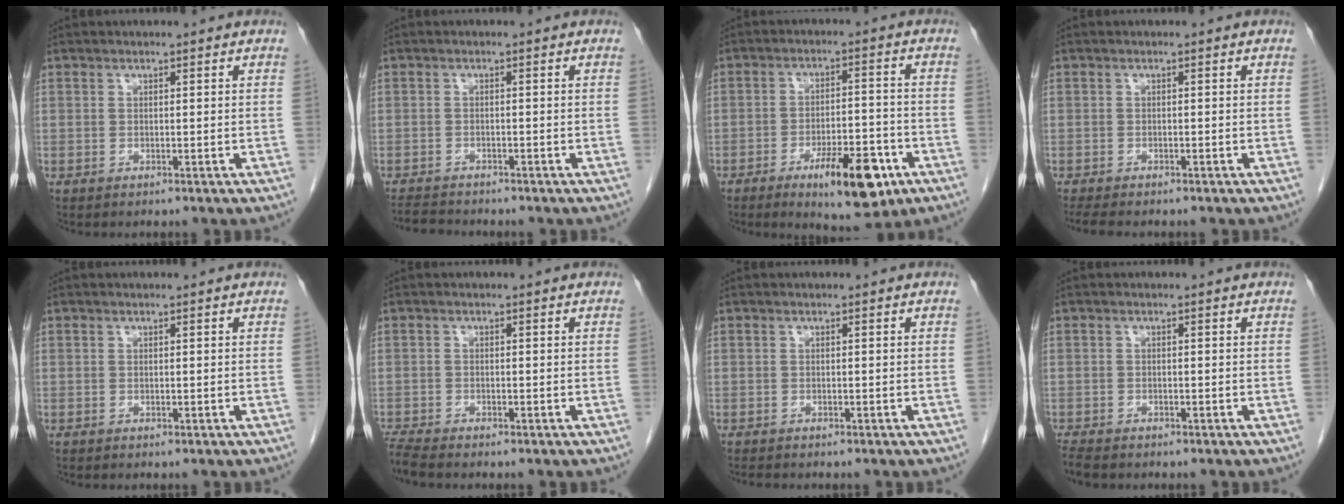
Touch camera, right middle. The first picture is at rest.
{"total": 3.8, "force": [-3.7, 0.6, 0.7], "torque": [-0.014, -0.015, -0.062]}
{"total": 11.2, "force": [-5.9, 3.1, 9.0], "torque": [-0.135, -0.006, -0.083]}
{"total": 4.4, "force": [-3.7, 1.0, 2.2], "torque": [-0.039, -0.013, -0.053]}
{"total": 0.0}
{"total": 2.4, "force": [-2.3, -0.1, 0.7], "torque": [-0.026, -0.015, -0.046]}
{"total": 1.2, "force": [-1.1, 0.3, 0.5], "torque": [-0.016, -0.005, -0.015]}
{"total": 2.7, "force": [-2.3, 0.8, 1.1], "torque": [-0.030, -0.010, -0.037]}